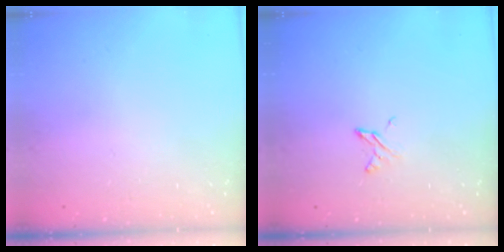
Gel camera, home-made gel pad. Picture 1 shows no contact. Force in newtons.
{"total": 3.8, "press": 3.7, "slide": 0.4}